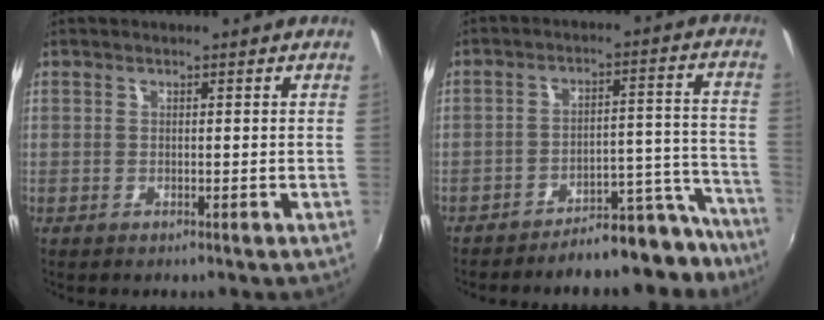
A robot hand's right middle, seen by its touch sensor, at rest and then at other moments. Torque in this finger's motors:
{"motor_torque": [0.85, -1.29, 0.15, 0.01]}